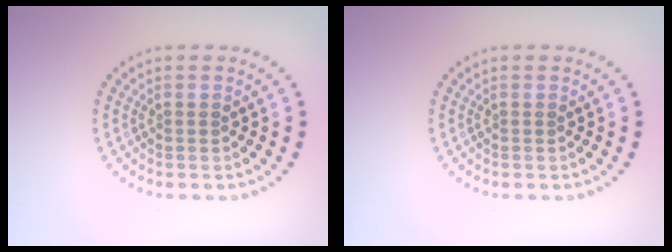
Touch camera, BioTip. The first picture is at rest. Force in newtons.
{"total": 0.0}